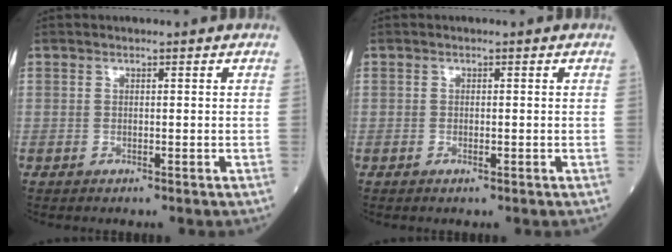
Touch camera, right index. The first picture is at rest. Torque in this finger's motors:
{"motor_torque": [-0.17, -0.08, 0.03, 0.00]}